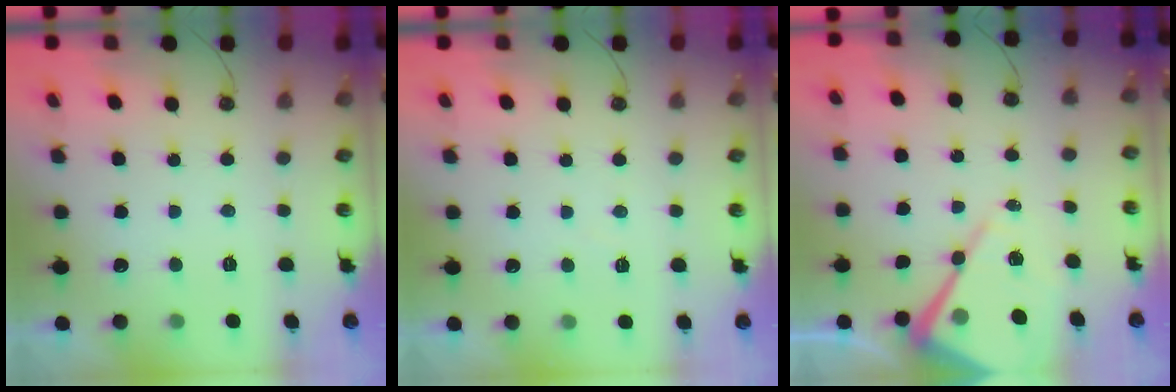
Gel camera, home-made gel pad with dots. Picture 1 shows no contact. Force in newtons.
{"total": 2.8, "press": 2.7, "slide": 0.5}
{"total": 13.0, "press": 12.9, "slide": 1.3}